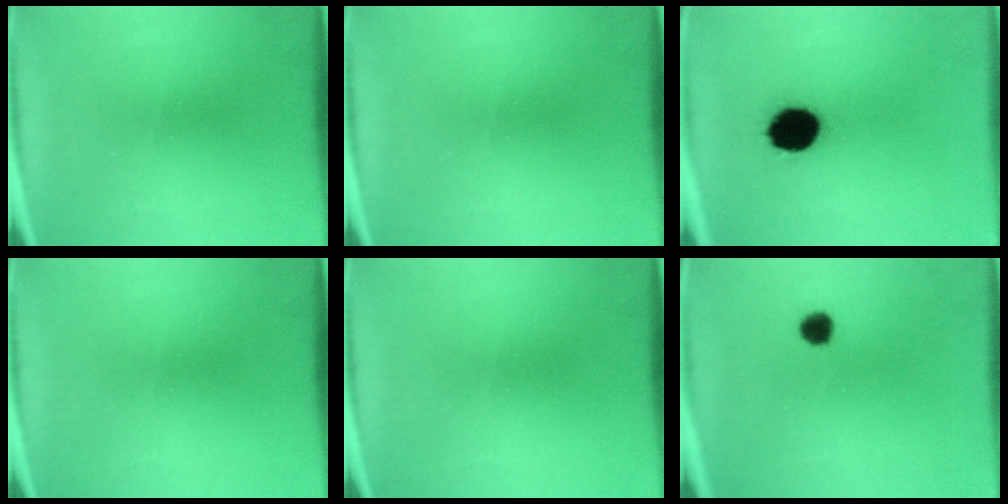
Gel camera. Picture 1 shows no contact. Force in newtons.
{"total": 0.0}
{"total": 11.7}
{"total": 0.0}
{"total": 0.0}
{"total": 3.0}